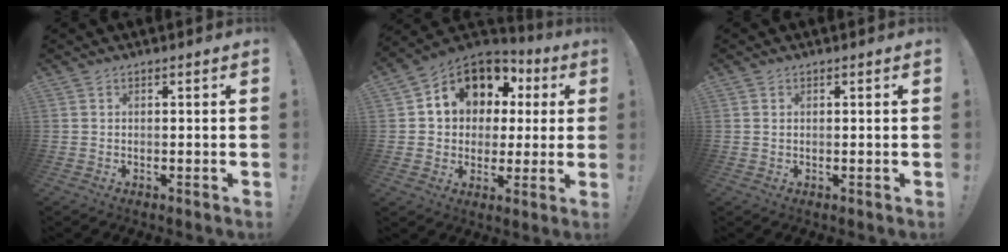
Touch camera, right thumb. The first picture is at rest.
{"total": 11.9, "force": [4.8, 9.7, 5.0], "torque": [-0.075, -0.030, 0.100]}
{"total": 0.6, "force": [0.3, 0.4, 0.3], "torque": [0.002, -0.001, 0.004]}